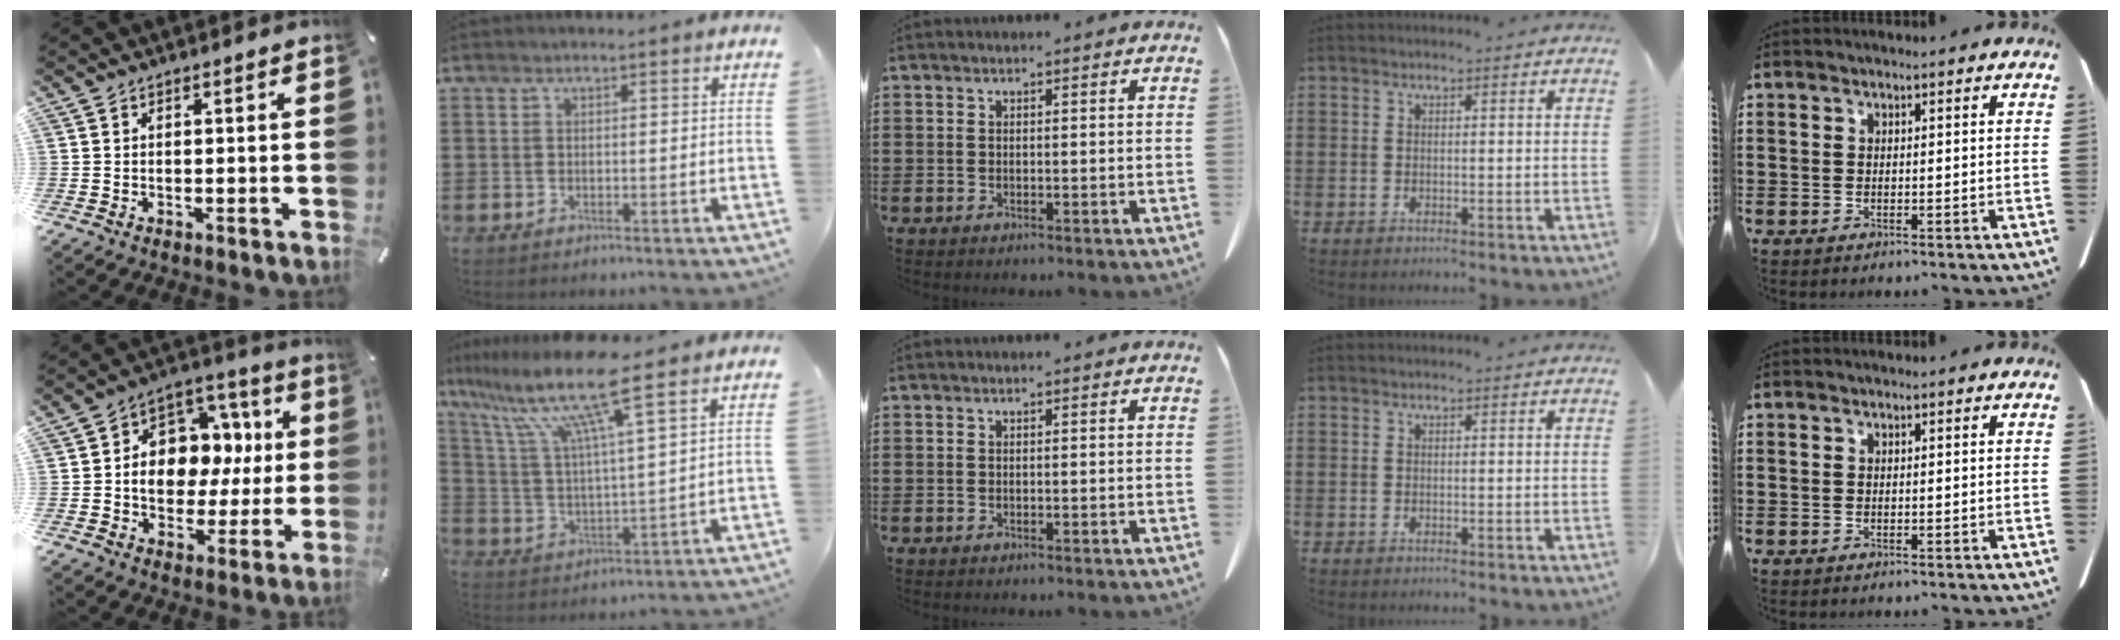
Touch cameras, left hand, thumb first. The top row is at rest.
{"thumb": {"total": 12.5, "force": [0.0, 10.7, 6.6], "torque": [-0.104, -0.006, 0.009]}, "index": {"total": 11.7, "force": [8.7, 0.1, 7.9], "torque": [-0.183, -0.046, 0.139]}}